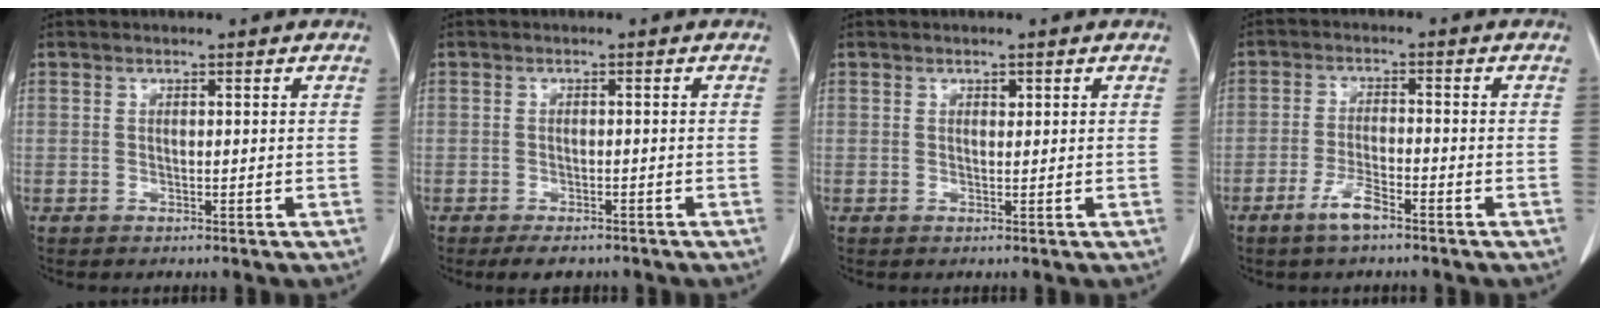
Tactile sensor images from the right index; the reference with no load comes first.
{"total": 3.1, "force": [-2.4, 1.4, 1.3], "torque": [-0.015, 0.000, -0.030]}
{"total": 0.7, "force": [0.4, 0.4, 0.4], "torque": [-0.002, -0.001, 0.005]}
{"total": 4.3, "force": [-3.0, 0.7, 3.0], "torque": [-0.060, -0.001, -0.058]}